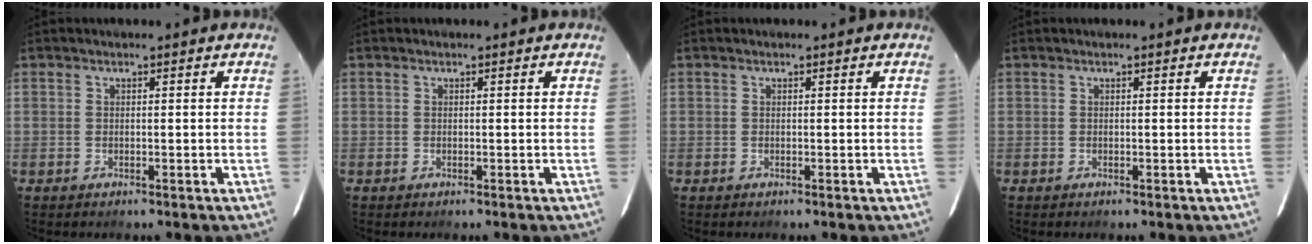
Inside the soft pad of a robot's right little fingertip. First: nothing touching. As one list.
[{"total": 0.0}, {"total": 0.0}, {"total": 0.0}]